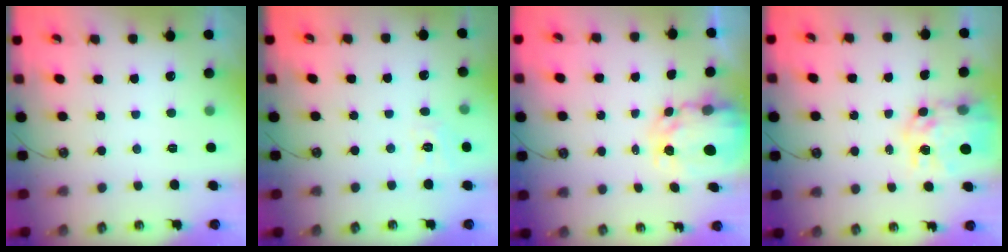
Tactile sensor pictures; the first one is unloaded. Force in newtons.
{"total": 7.5, "press": 7.5, "slide": 0.8}
{"total": 6.1, "press": 6.1, "slide": 0.5}
{"total": 11.1, "press": 11.1, "slide": 0.9}